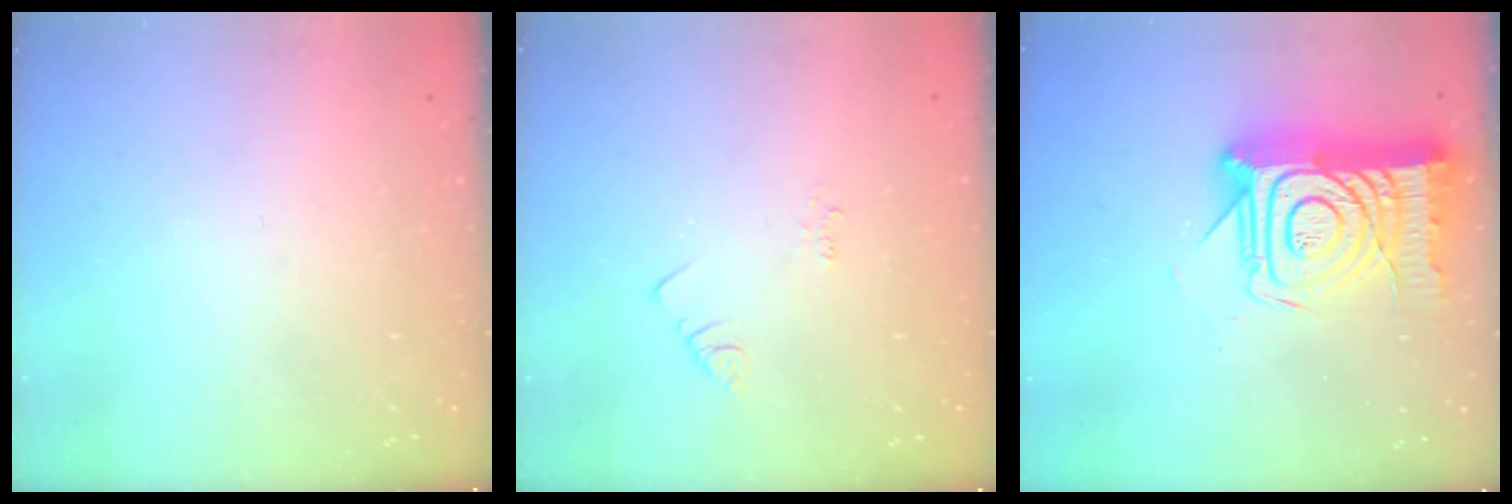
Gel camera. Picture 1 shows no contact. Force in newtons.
{"total": 2.2, "press": 2.1, "slide": 0.4}
{"total": 22.4, "press": 22.4, "slide": 1.7}